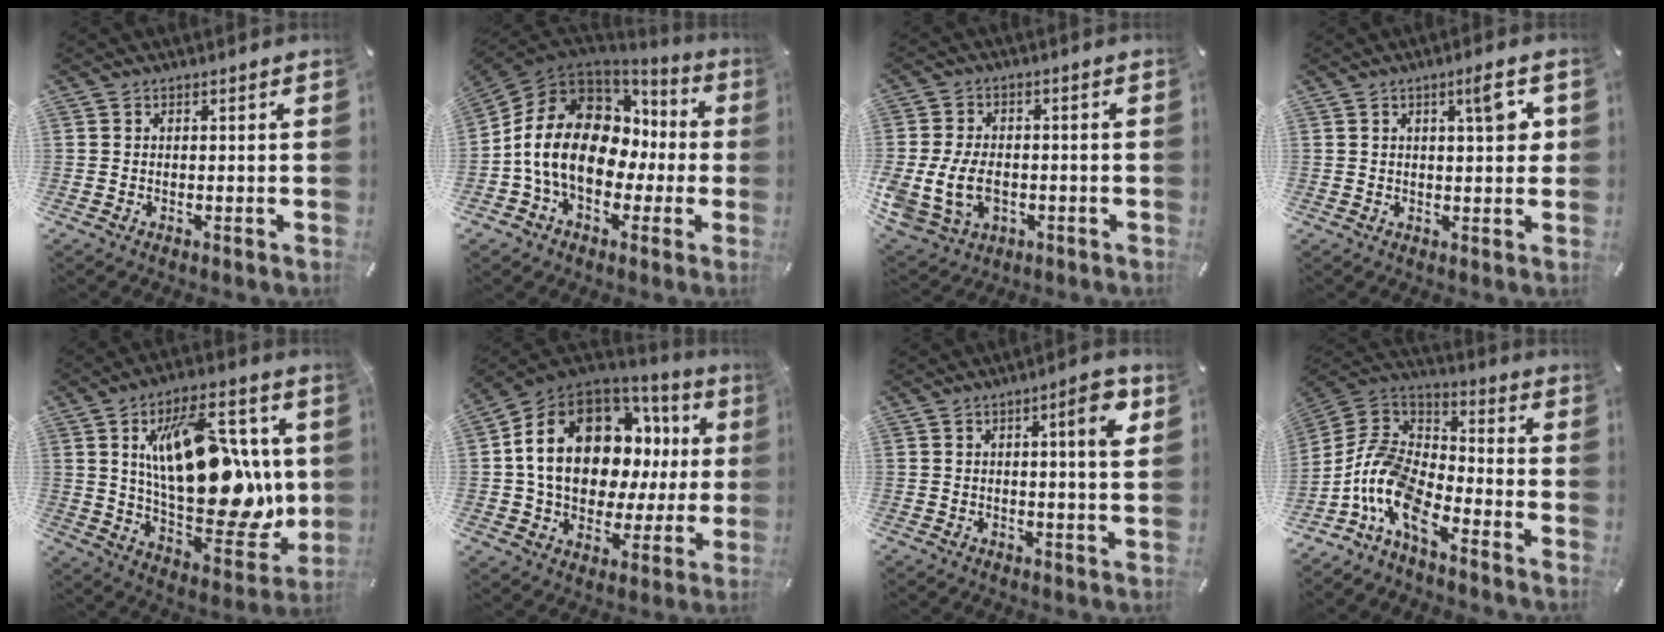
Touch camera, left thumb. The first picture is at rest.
{"total": 16.9, "force": [-1.1, 12.7, 11.1], "torque": [-0.229, 0.007, -0.018]}
{"total": 10.2, "force": [-1.7, 7.9, 6.3], "torque": [-0.141, 0.010, -0.025]}
{"total": 6.4, "force": [2.4, 1.7, 5.7], "torque": [-0.083, -0.006, 0.030]}
{"total": 25.5, "force": [5.0, 13.2, 21.2], "torque": [-0.354, -0.035, 0.083]}
{"total": 19.7, "force": [5.6, 13.7, 13.0], "torque": [-0.232, -0.029, 0.100]}
{"total": 7.4, "force": [2.7, 0.9, 6.8], "torque": [-0.095, -0.012, 0.034]}
{"total": 13.7, "force": [-8.8, 6.7, 8.1], "torque": [-0.184, 0.019, -0.171]}